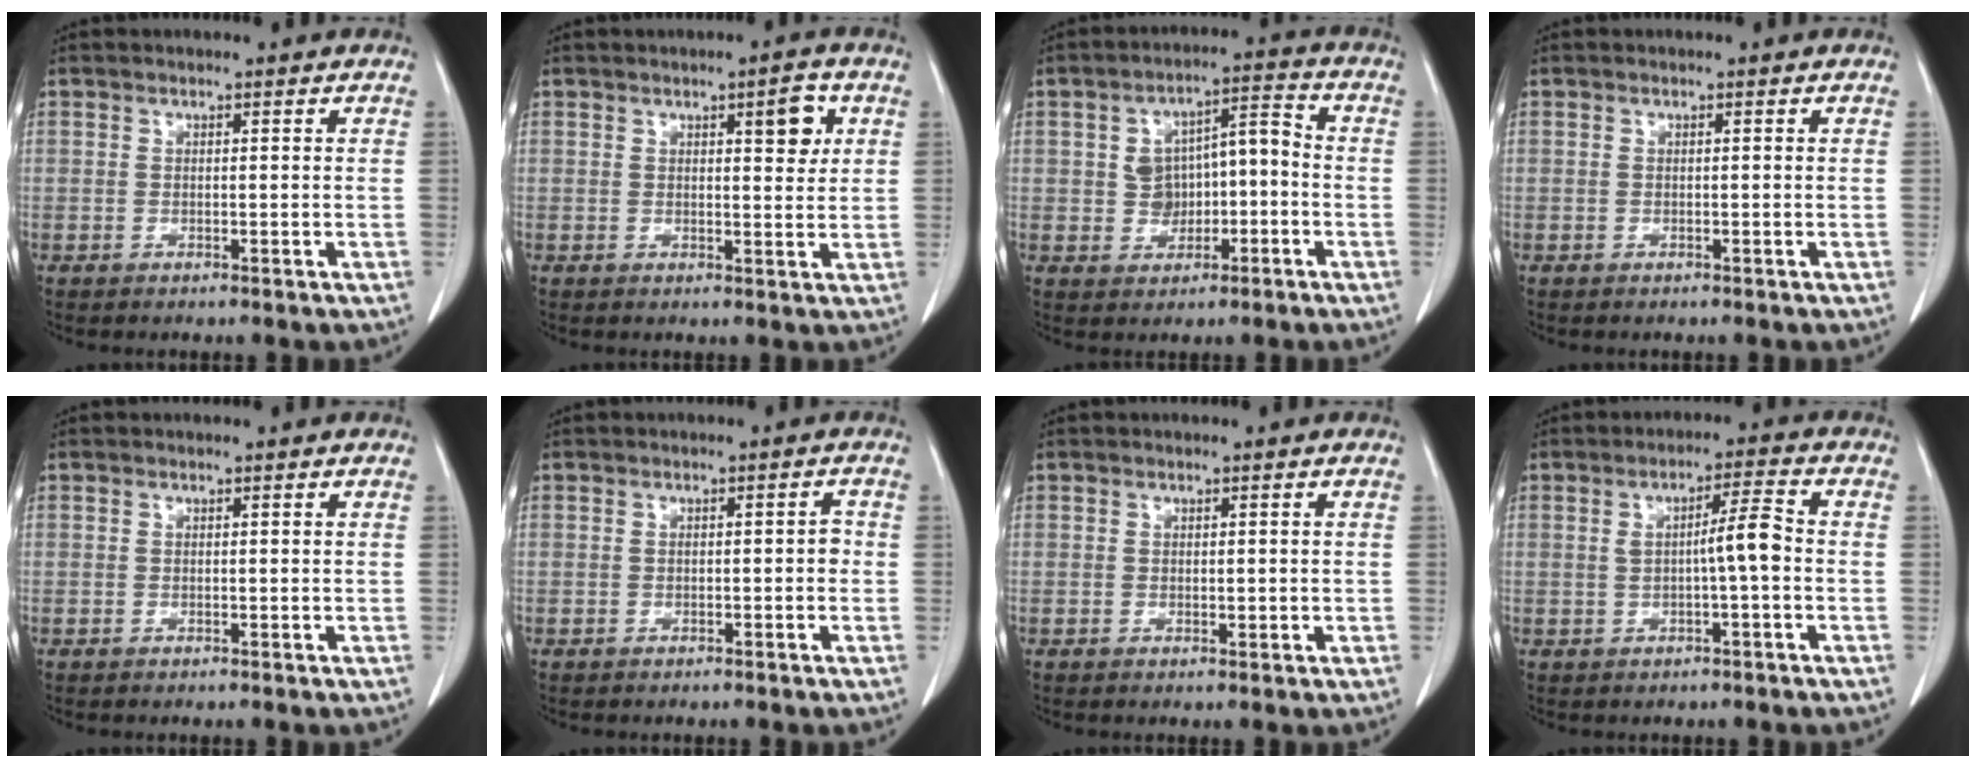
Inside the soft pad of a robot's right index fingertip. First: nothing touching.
{"total": 4.3, "force": [1.7, 1.1, 3.7], "torque": [-0.049, -0.002, 0.023]}
{"total": 7.1, "force": [-1.1, 4.7, 5.2], "torque": [-0.083, 0.036, -0.012]}
{"total": 0.0}
{"total": 0.0}
{"total": 1.5, "force": [-0.2, 0.4, 1.4], "torque": [-0.017, 0.006, -0.003]}
{"total": 0.9, "force": [0.0, 0.5, 0.8], "torque": [-0.011, -0.002, 0.002]}
{"total": 4.9, "force": [-0.3, 0.1, 4.9], "torque": [-0.078, 0.008, -0.004]}